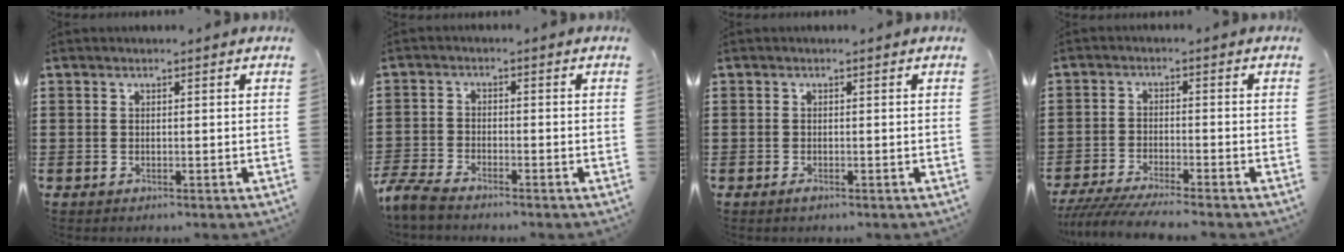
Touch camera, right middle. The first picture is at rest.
{"total": 3.7, "force": [-3.4, 0.4, 1.4], "torque": [-0.054, -0.011, -0.075]}
{"total": 0.6, "force": [-0.4, 0.2, 0.4], "torque": [-0.010, -0.007, -0.006]}
{"total": 4.3, "force": [-4.0, -0.1, 1.6], "torque": [-0.042, -0.016, -0.081]}